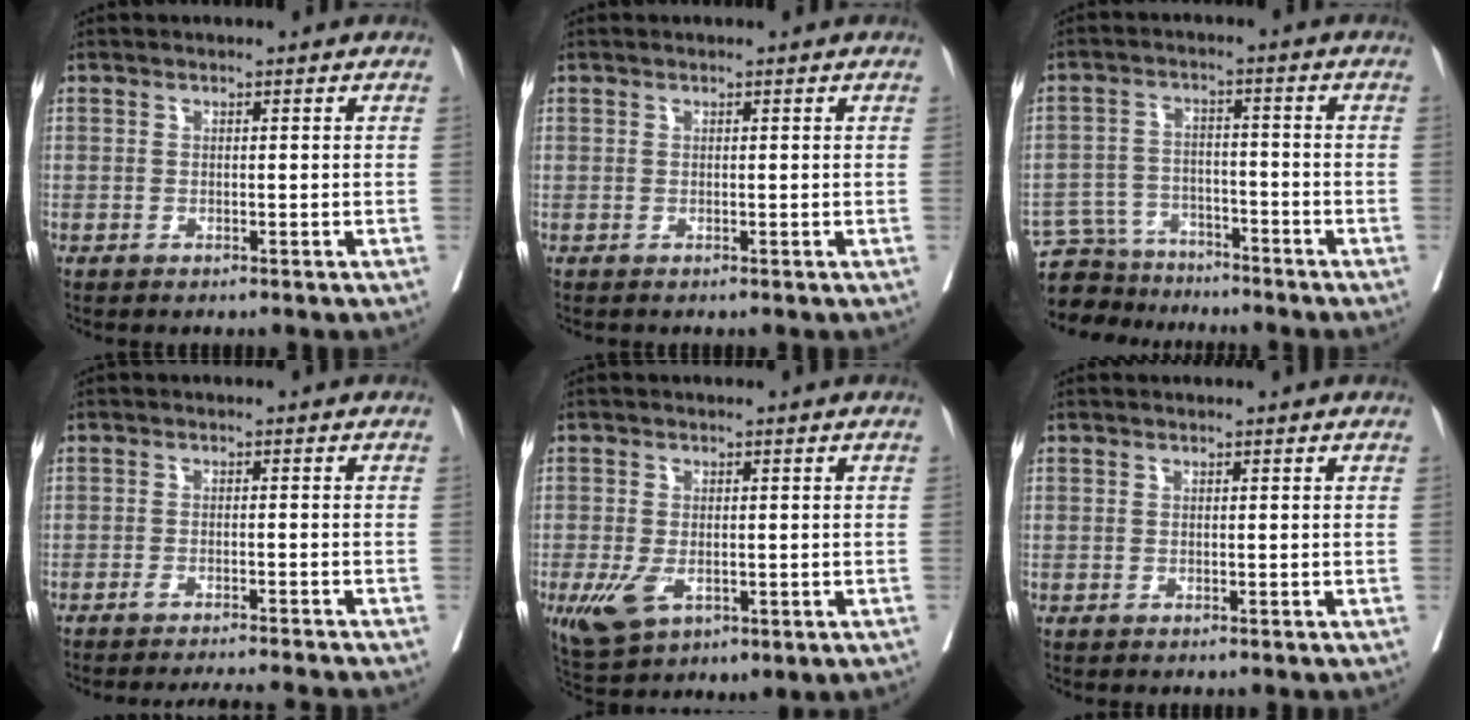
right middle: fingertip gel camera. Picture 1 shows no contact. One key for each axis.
{"total": 0.0}
{"total": 8.2, "fx": -7.5, "fy": 3.2, "fz": -0.1, "tx": 0.001, "ty": 0.024, "tz": -0.127}
{"total": 8.2, "fx": -7.9, "fy": -0.7, "fz": 2.2, "tx": -0.013, "ty": -0.008, "tz": -0.101}
{"total": 8.0, "fx": -2.3, "fy": 4.1, "fz": 6.4, "tx": -0.119, "ty": -0.016, "tz": -0.025}
{"total": 0.0}